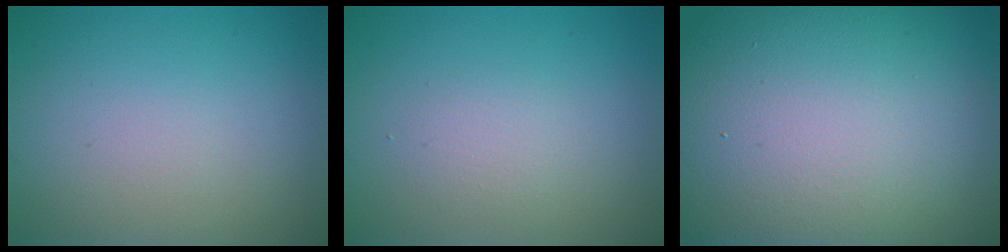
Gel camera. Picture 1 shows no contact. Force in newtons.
{"total": 1.4, "press": 1.4, "slide": 0.1}
{"total": 22.1, "press": 22.0, "slide": 1.5}